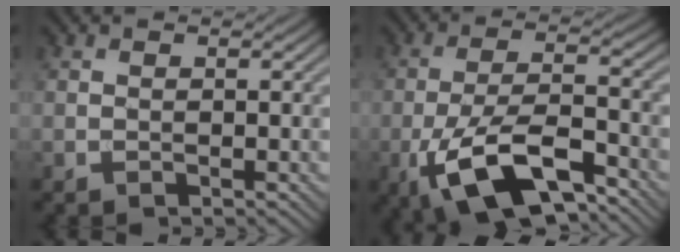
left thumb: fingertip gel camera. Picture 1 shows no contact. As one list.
[{"total": 13.0, "force": [-7.1, 4.8, 9.8], "torque": [-0.191, -0.008, -0.137]}]